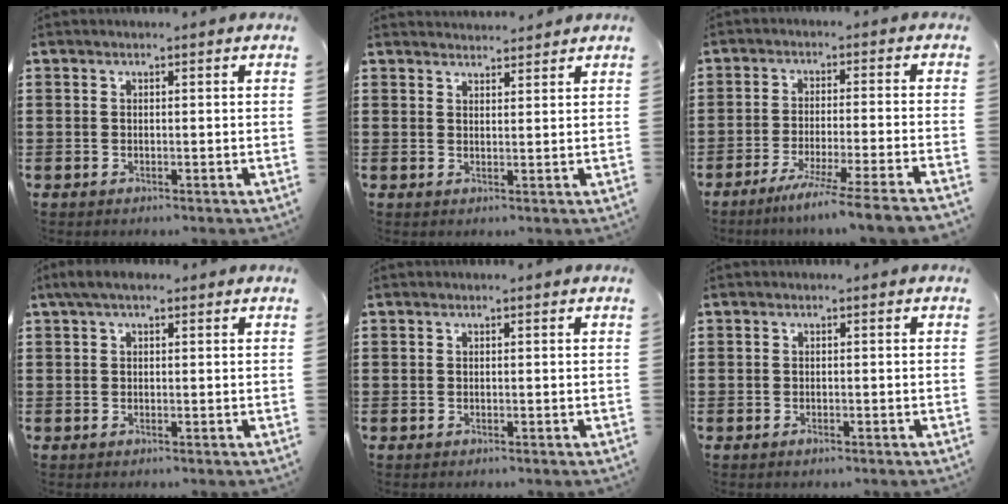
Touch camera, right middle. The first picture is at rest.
{"total": 2.2, "force": [2.2, 0.1, -0.1], "torque": [-0.004, 0.000, 0.043]}
{"total": 5.9, "force": [-4.9, -1.2, 3.0], "torque": [-0.049, -0.020, -0.095]}
{"total": 1.8, "force": [1.2, 0.4, 1.3], "torque": [-0.028, 0.005, 0.021]}
{"total": 0.0}
{"total": 0.6, "force": [-0.5, 0.2, 0.3], "torque": [-0.008, -0.004, -0.008]}